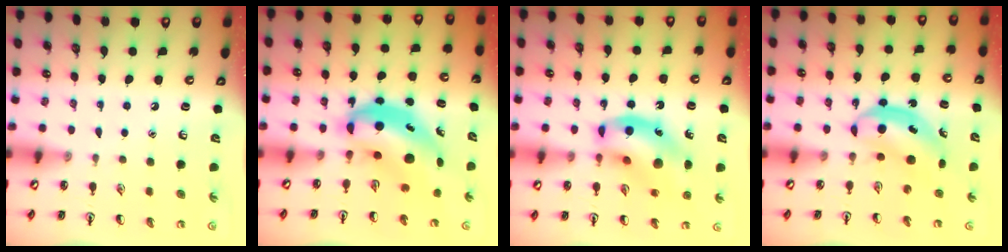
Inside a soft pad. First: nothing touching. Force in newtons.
{"total": 8.2, "press": 7.9, "slide": 2.1}
{"total": 16.3, "press": 15.8, "slide": 3.8}
{"total": 5.9, "press": 5.8, "slide": 1.2}